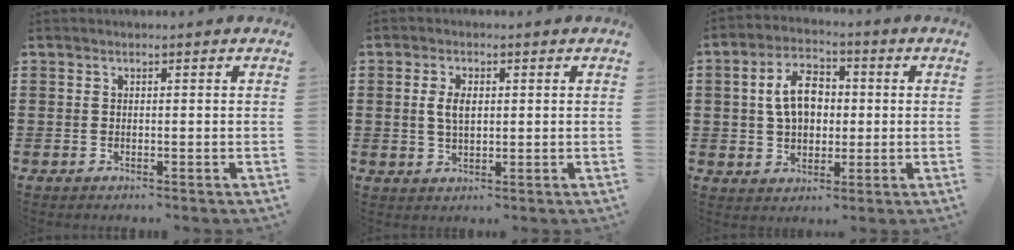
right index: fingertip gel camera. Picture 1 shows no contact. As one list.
[{"total": 3.6, "force": [0.4, 1.9, 3.1], "torque": [-0.070, 0.006, 0.004]}, {"total": 8.1, "force": [0.6, 5.2, 6.2], "torque": [-0.117, 0.013, 0.004]}]